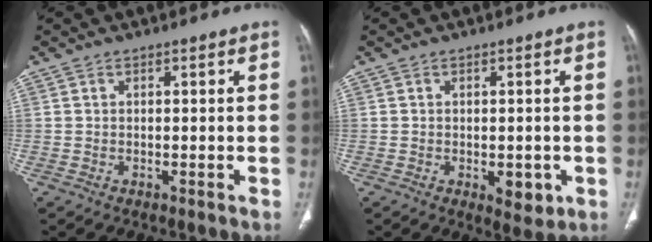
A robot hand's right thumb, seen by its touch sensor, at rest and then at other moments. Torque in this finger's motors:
{"motor_torque": [-0.02, 0.79, -0.17, 0.13, 0.15]}